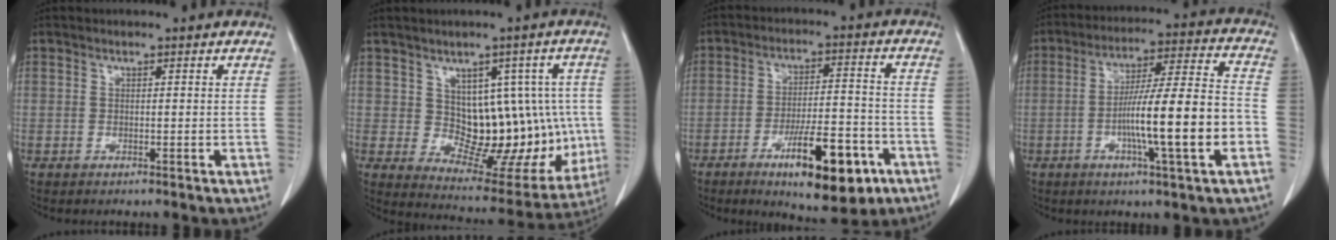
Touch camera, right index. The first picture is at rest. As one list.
[{"total": 13.7, "force": [0.8, 8.2, 10.9], "torque": [-0.118, 0.017, 0.038]}, {"total": 13.8, "force": [-7.1, 3.6, 11.2], "torque": [-0.165, 0.002, -0.102]}, {"total": 15.5, "force": [-3.9, 0.3, 15.0], "torque": [-0.251, 0.007, -0.066]}]